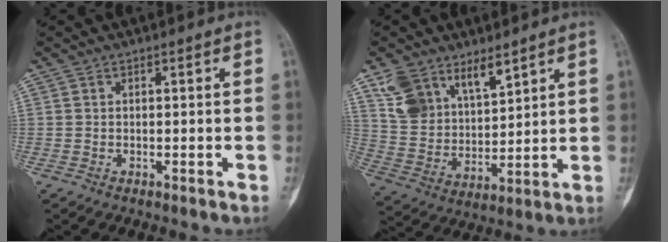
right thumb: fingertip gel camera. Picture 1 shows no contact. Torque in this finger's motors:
{"motor_torque": [-0.42, 2.15, -0.05, 0.27, 0.08]}